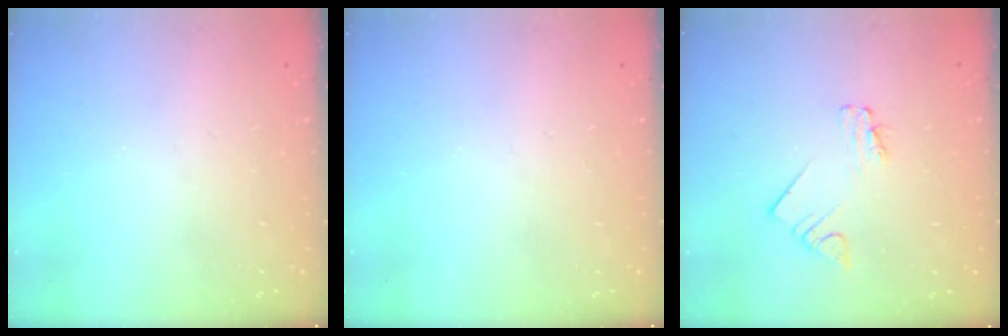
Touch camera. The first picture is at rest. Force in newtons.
{"total": 0.0}
{"total": 2.0, "press": 2.0, "slide": 0.3}